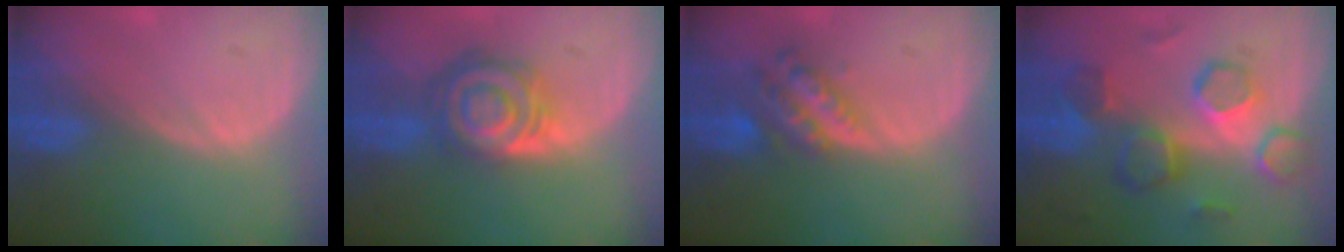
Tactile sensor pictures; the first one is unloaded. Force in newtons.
{"total": 8.2, "press": 7.2, "slide": 3.9}
{"total": 6.1, "press": 5.3, "slide": 2.9}
{"total": 8.7, "press": 8.4, "slide": 2.0}